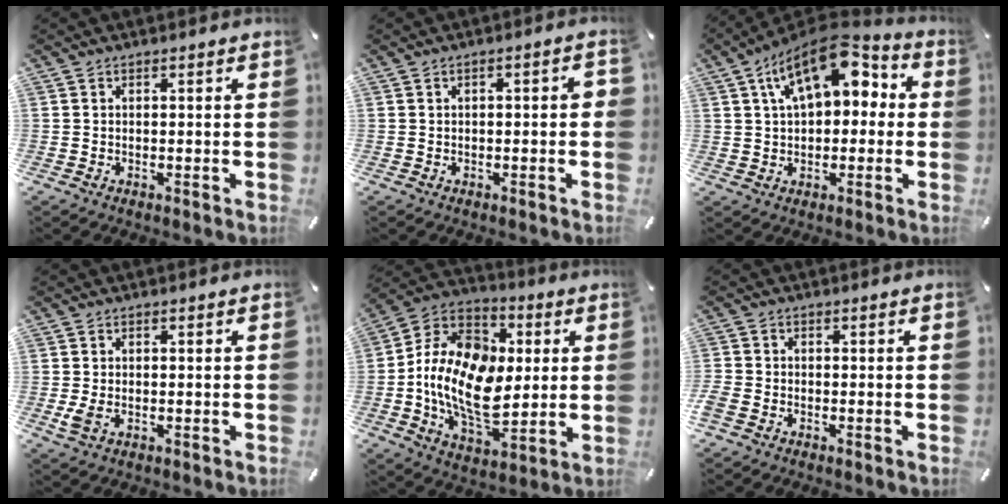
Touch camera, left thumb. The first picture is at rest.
{"total": 2.8, "force": [-0.5, 1.1, 2.5], "torque": [-0.040, 0.007, -0.008]}
{"total": 13.9, "force": [6.1, 8.4, 9.2], "torque": [-0.142, -0.019, 0.110]}
{"total": 2.9, "force": [-0.6, 1.8, 2.2], "torque": [-0.059, -0.006, -0.013]}
{"total": 18.4, "force": [-1.7, 13.0, 12.8], "torque": [-0.282, 0.001, -0.034]}
{"total": 2.2, "force": [-1.5, 1.5, 0.7], "torque": [-0.015, 0.005, -0.030]}